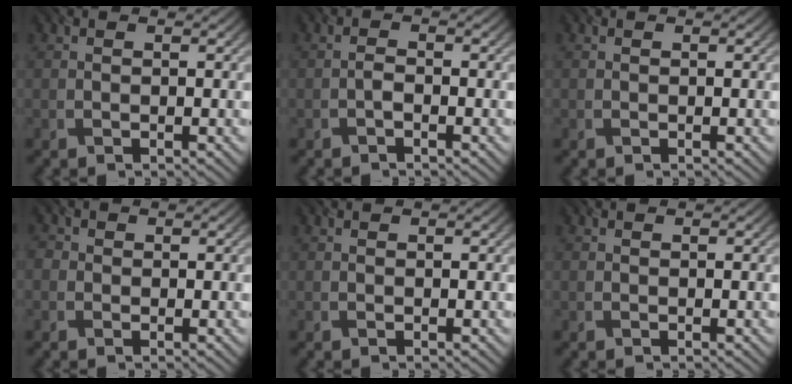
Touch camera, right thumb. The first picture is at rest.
{"total": 1.0, "force": [-0.7, 0.2, 0.7], "torque": [-0.015, 0.003, -0.014]}
{"total": 0.0}
{"total": 1.4, "force": [0.0, 1.3, 0.4], "torque": [-0.010, 0.001, -0.007]}
{"total": 0.0}
{"total": 0.0}